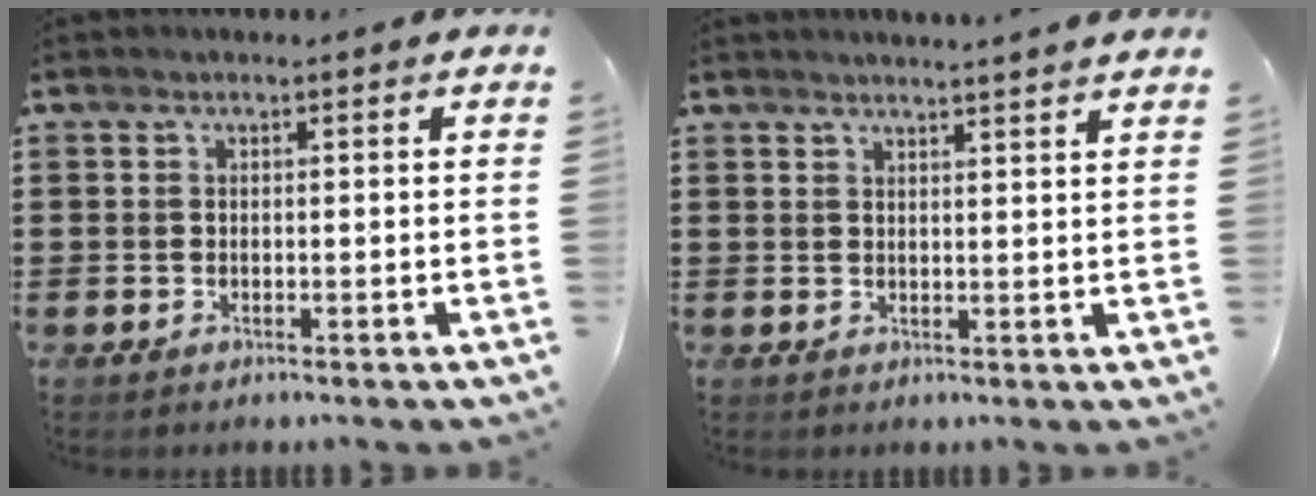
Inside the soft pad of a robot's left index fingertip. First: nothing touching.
{"total": 2.3, "force": [2.2, -0.6, 0.2], "torque": [-0.002, -0.011, 0.040]}